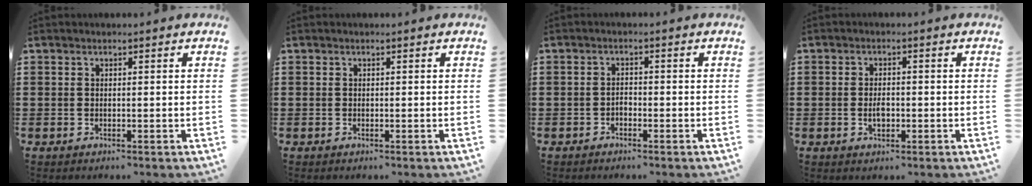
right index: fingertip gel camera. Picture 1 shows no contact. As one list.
[{"total": 0.0}, {"total": 1.1, "force": [-0.8, 0.6, 0.5], "torque": [-0.012, 0.000, -0.017]}, {"total": 2.5, "force": [-0.4, 1.3, 2.0], "torque": [-0.038, 0.003, -0.007]}]